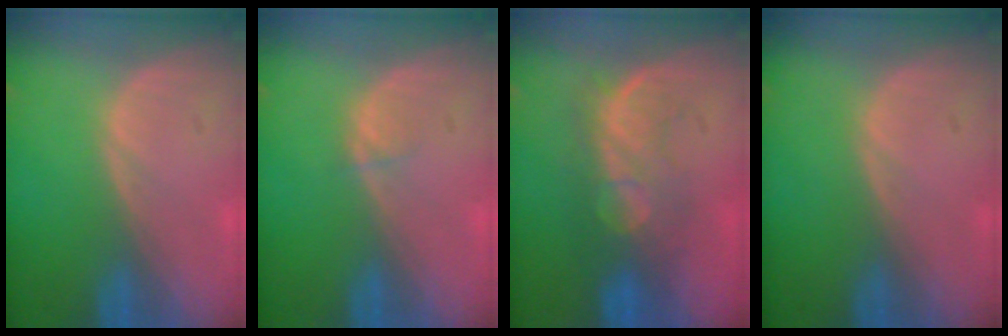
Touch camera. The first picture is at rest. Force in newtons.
{"total": 0.8, "press": 0.8, "slide": 0.1}
{"total": 7.7, "press": 7.4, "slide": 2.2}
{"total": 0.0}